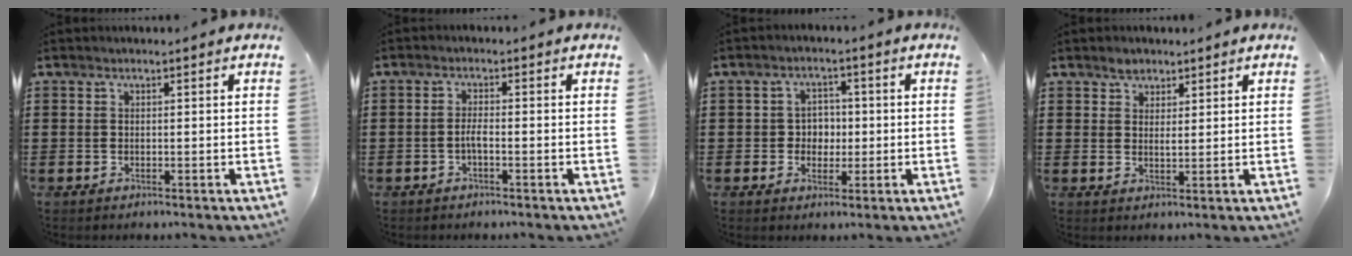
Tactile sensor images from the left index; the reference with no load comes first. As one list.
[{"total": 1.9, "force": [-0.8, 0.4, 1.7], "torque": [-0.040, -0.001, -0.017]}, {"total": 3.5, "force": [-0.3, 3.1, 1.6], "torque": [-0.043, 0.009, -0.011]}, {"total": 2.5, "force": [1.9, 1.5, 0.7], "torque": [-0.010, 0.001, 0.035]}]